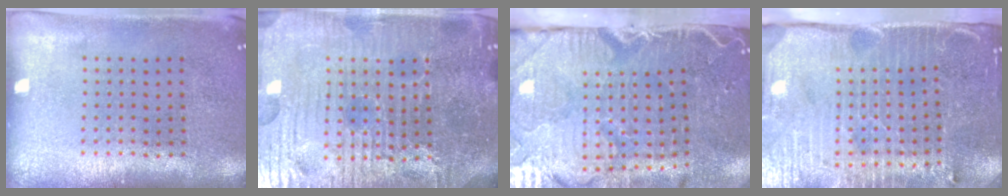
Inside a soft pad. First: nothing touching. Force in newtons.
{"total": 6.2, "press": 5.7, "slide": 2.4}
{"total": 5.4, "press": 4.4, "slide": 3.1}
{"total": 4.6, "press": 3.9, "slide": 2.5}